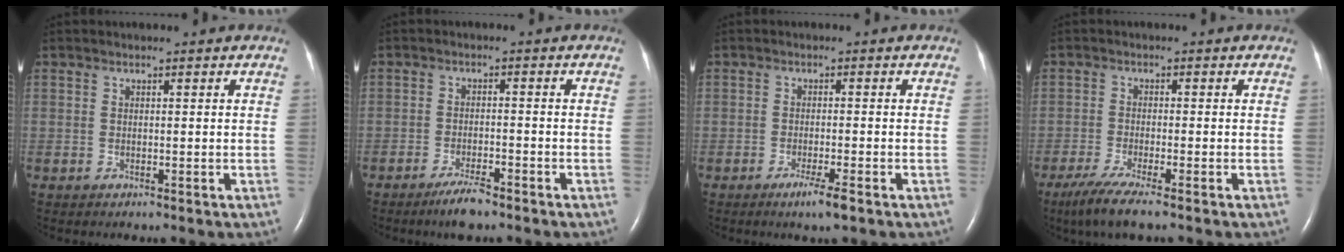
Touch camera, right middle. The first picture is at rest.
{"total": 4.1, "force": [-3.2, 0.6, 2.5], "torque": [-0.054, -0.005, -0.058]}
{"total": 3.3, "force": [-2.0, -0.7, 2.5], "torque": [-0.050, -0.010, -0.035]}
{"total": 5.9, "force": [-4.1, 0.1, 4.2], "torque": [-0.080, -0.017, -0.075]}